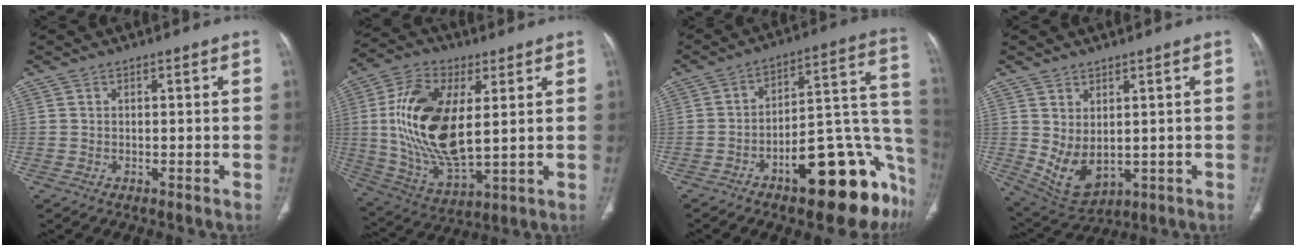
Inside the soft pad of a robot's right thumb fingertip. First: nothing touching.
{"total": 20.0, "force": [3.0, 9.9, 17.2], "torque": [-0.335, -0.016, 0.061]}
{"total": 23.7, "force": [-11.2, 8.8, 18.9], "torque": [-0.161, 0.094, -0.150]}
{"total": 8.2, "force": [0.3, 4.9, 6.5], "torque": [-0.108, -0.012, 0.034]}